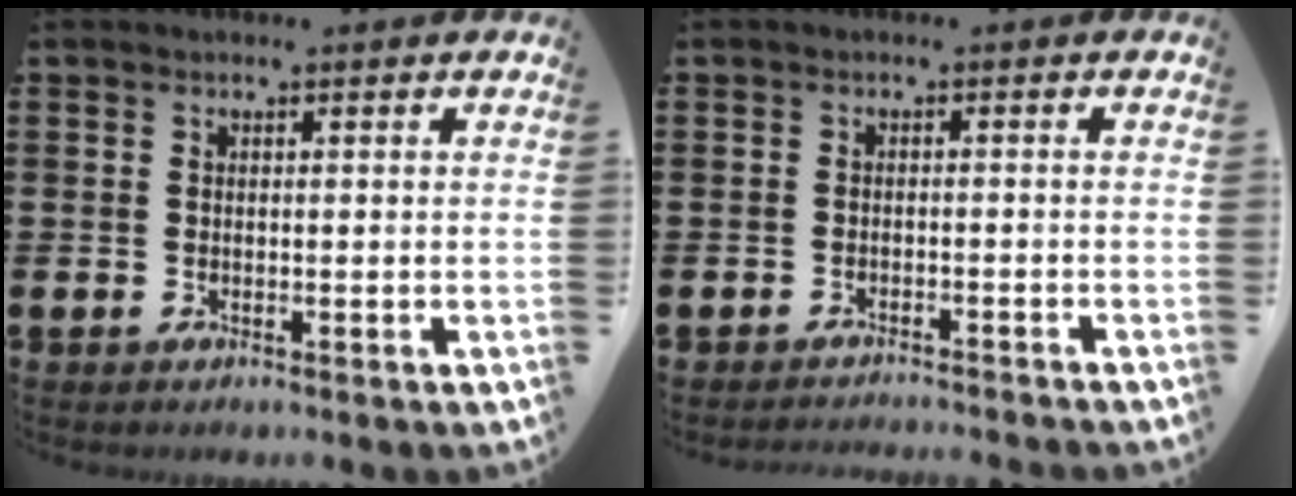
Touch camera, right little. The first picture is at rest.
{"total": 0.8, "force": [-0.8, -0.2, 0.0], "torque": [0.000, 0.003, -0.016]}